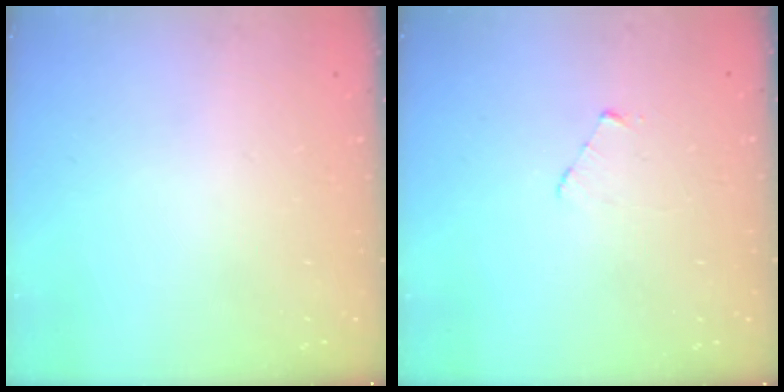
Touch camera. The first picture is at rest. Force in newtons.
{"total": 2.6, "press": 2.6, "slide": 0.3}